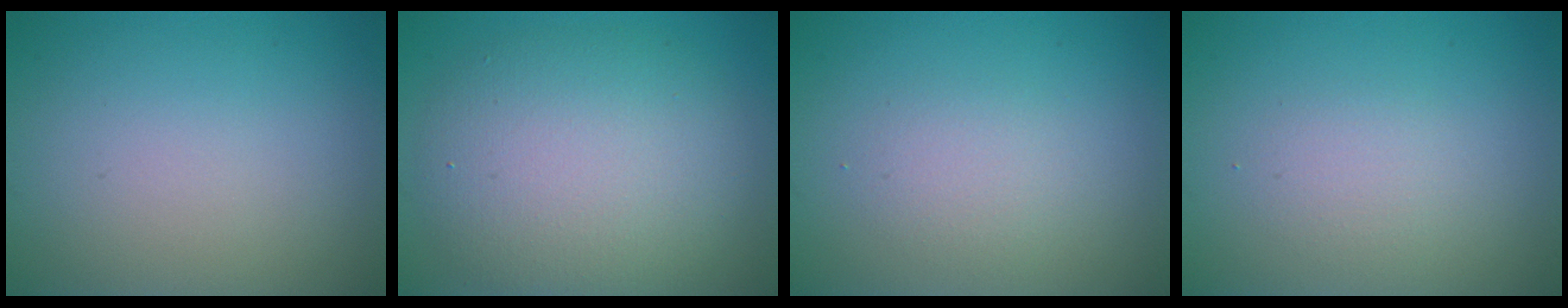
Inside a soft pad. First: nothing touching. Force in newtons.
{"total": 7.7, "press": 7.7, "slide": 0.7}
{"total": 1.7, "press": 1.7, "slide": 0.2}
{"total": 1.5, "press": 1.5, "slide": 0.1}